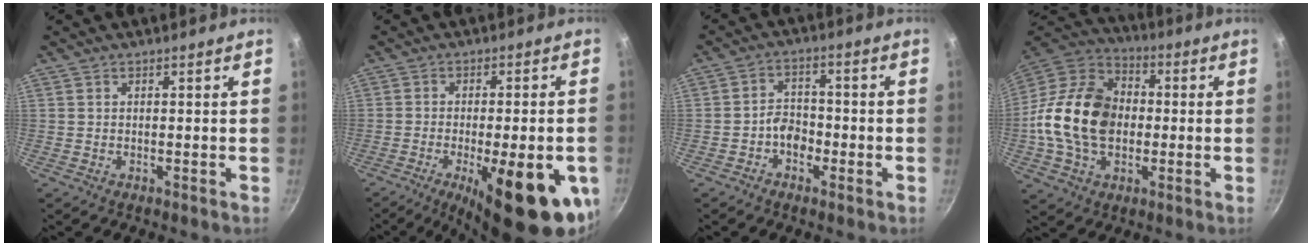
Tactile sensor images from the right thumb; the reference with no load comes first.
{"total": 19.9, "force": [-7.1, 6.4, 17.5], "torque": [-0.215, 0.006, -0.092]}
{"total": 4.6, "force": [-2.0, 3.3, 2.5], "torque": [-0.020, 0.029, -0.039]}
{"total": 19.7, "force": [-1.1, 14.2, 13.6], "torque": [-0.226, 0.032, -0.033]}